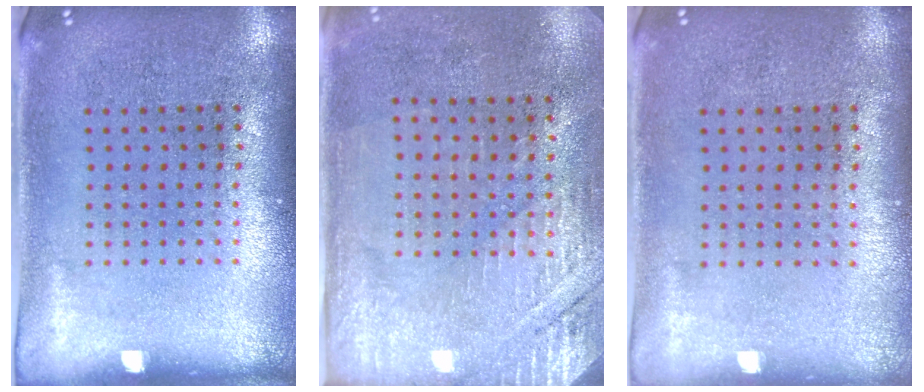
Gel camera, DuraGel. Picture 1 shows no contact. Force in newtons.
{"total": 2.8, "press": 2.6, "slide": 0.9}
{"total": 0.0}